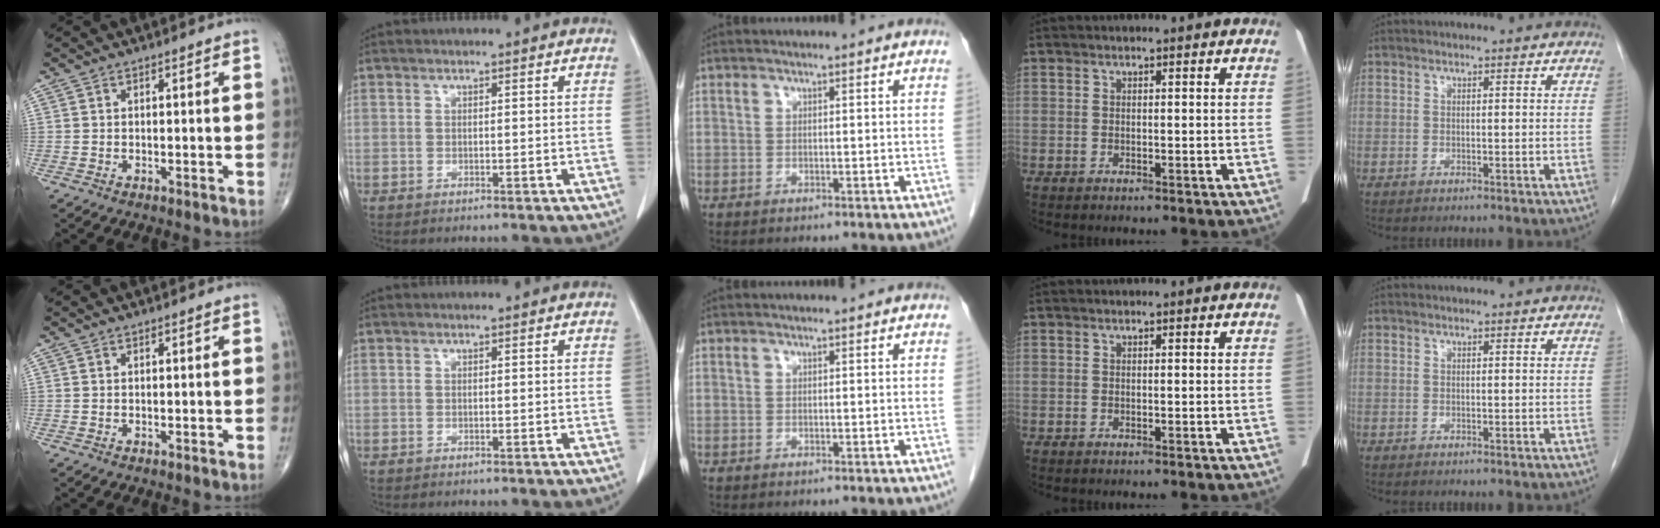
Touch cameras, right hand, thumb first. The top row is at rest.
{}